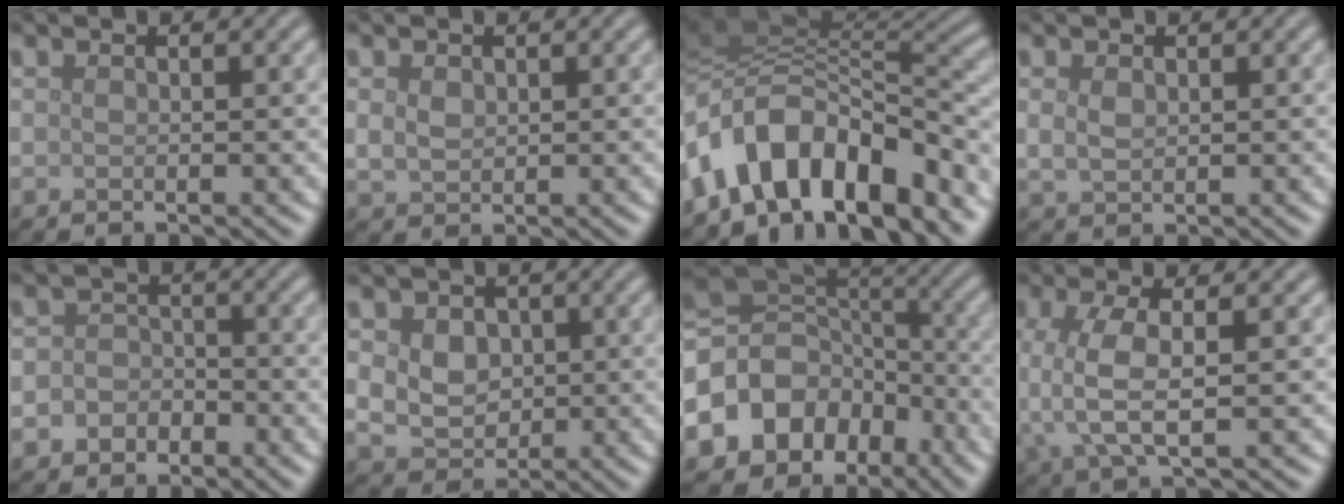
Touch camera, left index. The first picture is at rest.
{"total": 1.7, "force": [0.5, 1.3, 1.0], "torque": [-0.022, -0.001, 0.012]}
{"total": 11.1, "force": [-5.5, 5.6, 7.9], "torque": [-0.116, 0.027, -0.106]}
{"total": 1.5, "force": [0.5, 1.0, 1.0], "torque": [-0.024, -0.002, 0.013]}
{"total": 2.9, "force": [-1.3, 2.4, 0.9], "torque": [0.015, 0.007, -0.039]}
{"total": 6.1, "force": [1.5, 4.8, 3.4], "torque": [-0.057, 0.024, 0.010]}
{"total": 10.2, "force": [-4.7, 8.1, 3.9], "torque": [-0.088, 0.009, -0.092]}
{"total": 5.0, "force": [-0.2, 1.9, 4.7], "torque": [-0.112, 0.000, -0.005]}